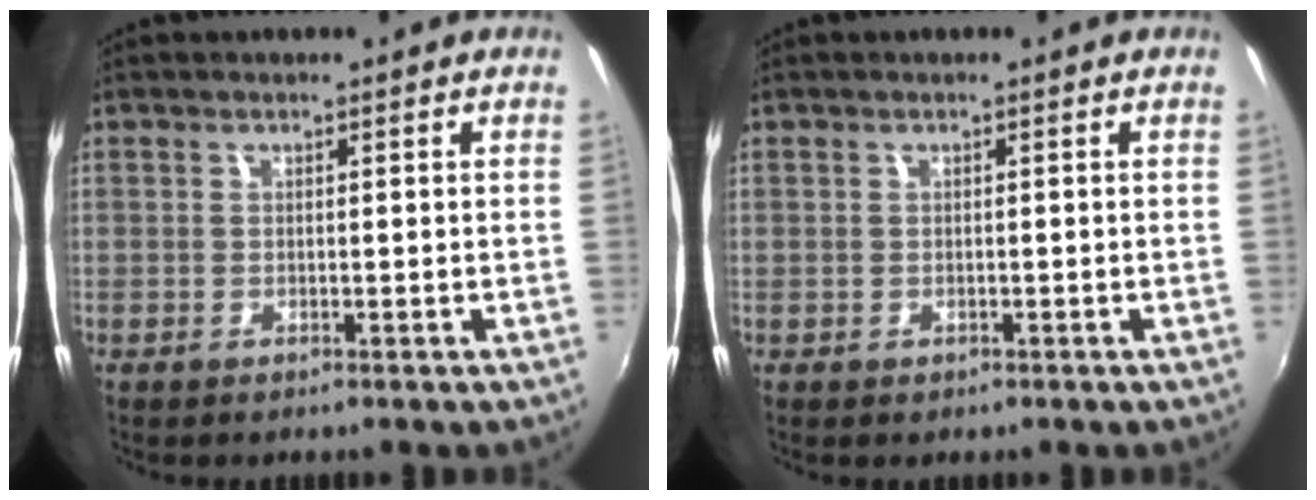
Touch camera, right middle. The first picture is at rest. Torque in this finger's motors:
{"motor_torque": [-0.56, 0.42, -0.23, -0.09]}